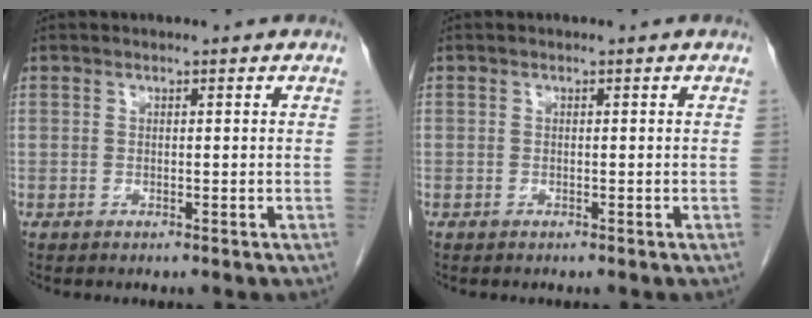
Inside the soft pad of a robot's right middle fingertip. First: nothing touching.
{"total": 0.0}